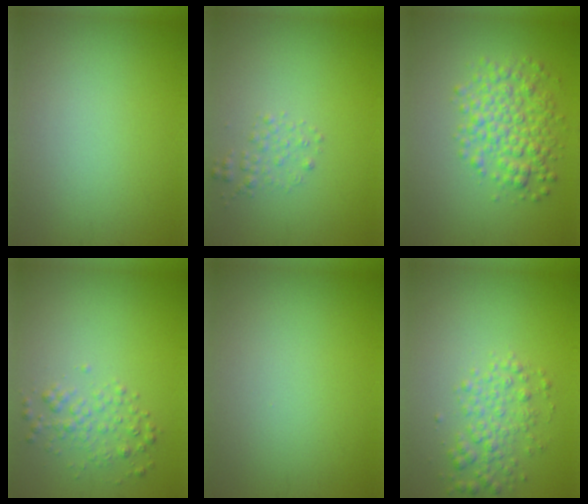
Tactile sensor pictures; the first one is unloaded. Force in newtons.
{"total": 1.2, "press": 1.2, "slide": 0.1}
{"total": 4.7, "press": 4.7, "slide": 0.0}
{"total": 2.0, "press": 2.0, "slide": 0.1}
{"total": 0.0}
{"total": 2.8, "press": 2.8, "slide": 0.1}